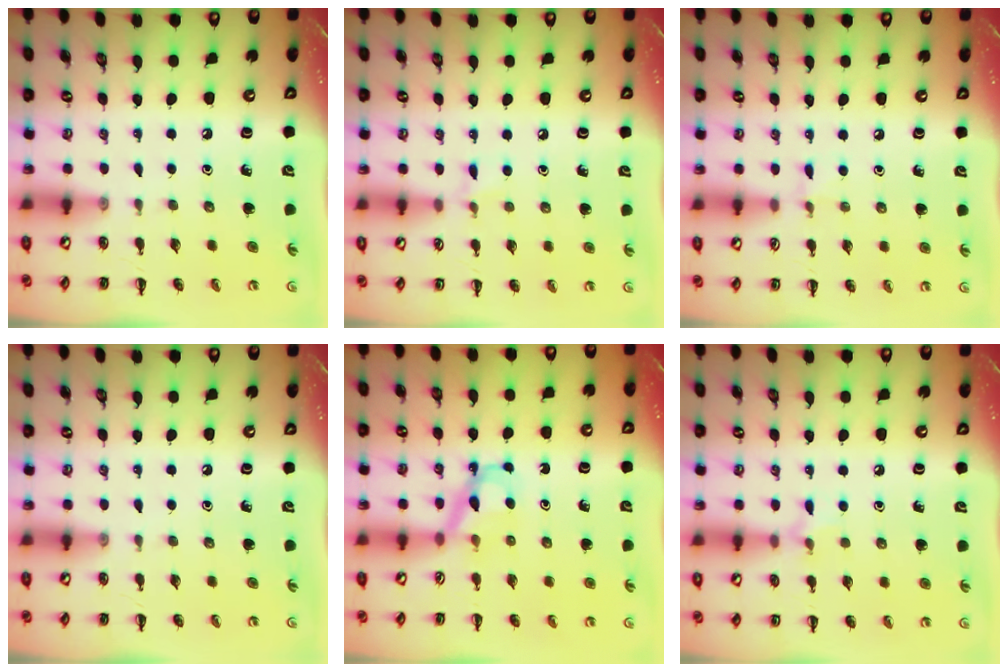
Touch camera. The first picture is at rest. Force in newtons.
{"total": 3.7, "press": 3.5, "slide": 1.2}
{"total": 3.8, "press": 3.5, "slide": 1.4}
{"total": 0.0}
{"total": 4.1, "press": 3.9, "slide": 1.2}
{"total": 5.7, "press": 5.4, "slide": 2.0}